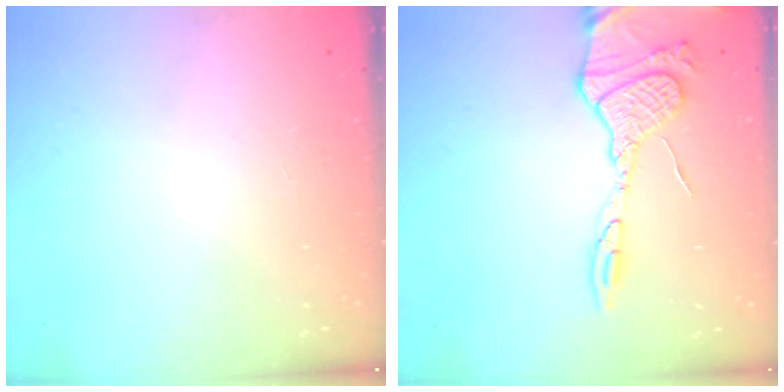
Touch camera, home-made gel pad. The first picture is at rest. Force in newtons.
{"total": 13.9, "press": 13.8, "slide": 1.3}